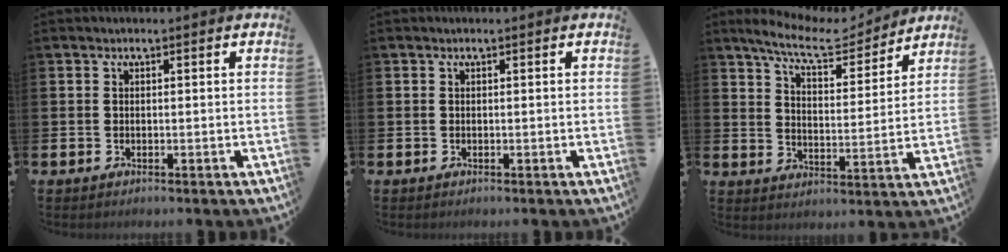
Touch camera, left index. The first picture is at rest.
{"total": 0.0}
{"total": 8.8, "force": [7.9, 2.0, 3.4], "torque": [-0.087, -0.048, 0.135]}